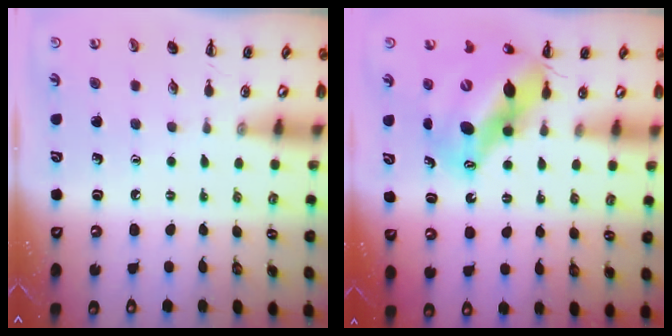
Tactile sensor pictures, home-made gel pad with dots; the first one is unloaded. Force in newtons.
{"total": 14.1, "press": 13.6, "slide": 3.8}